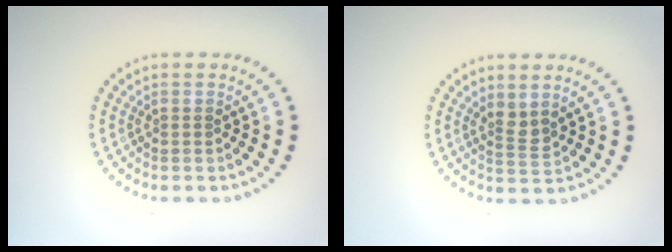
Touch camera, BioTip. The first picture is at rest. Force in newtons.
{"total": 1.7, "press": 1.2, "slide": 1.2}